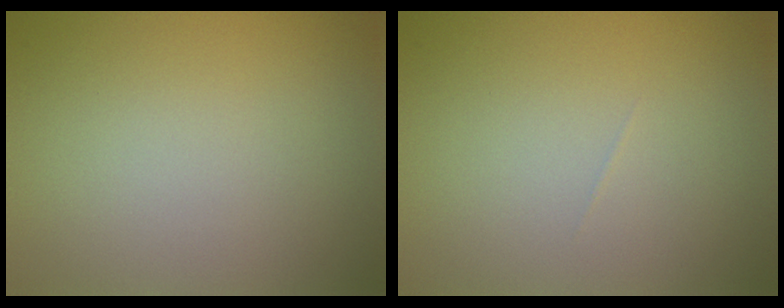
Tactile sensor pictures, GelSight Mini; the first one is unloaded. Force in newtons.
{"total": 0.0}